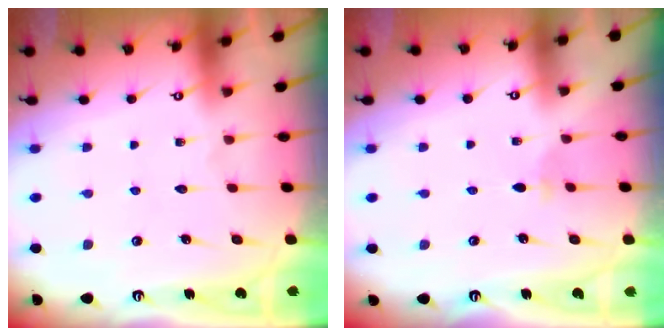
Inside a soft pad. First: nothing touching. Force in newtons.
{"total": 2.8, "press": 2.7, "slide": 0.6}